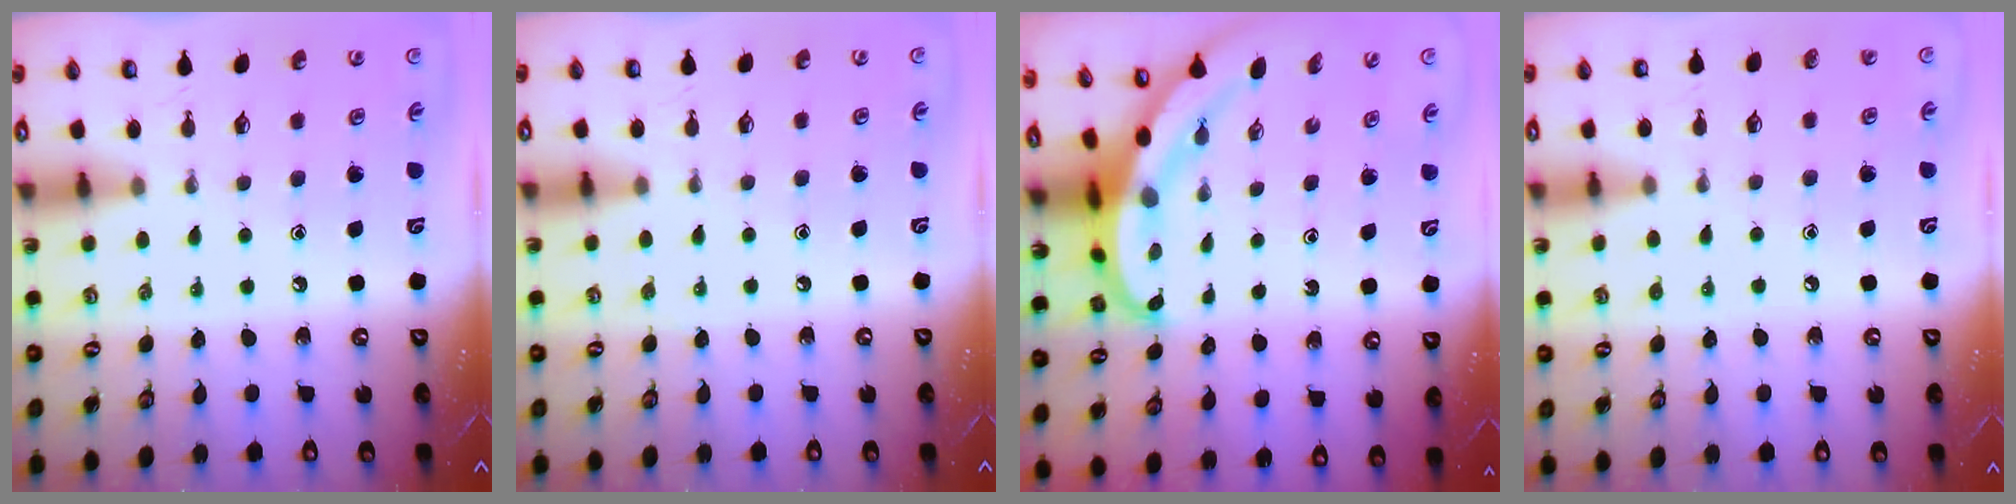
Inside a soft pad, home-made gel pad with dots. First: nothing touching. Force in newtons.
{"total": 3.0, "press": 2.9, "slide": 0.3}
{"total": 6.8, "press": 6.8, "slide": 0.7}
{"total": 3.9, "press": 3.8, "slide": 0.9}